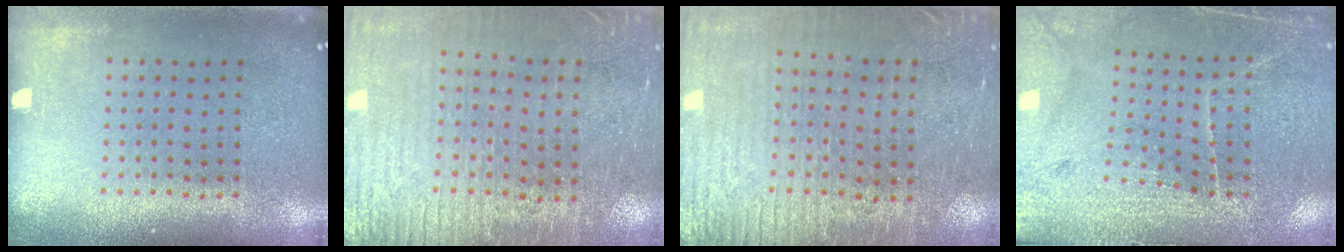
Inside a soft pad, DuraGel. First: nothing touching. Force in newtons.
{"total": 3.1, "press": 2.9, "slide": 1.1}
{"total": 3.1, "press": 2.9, "slide": 1.1}
{"total": 3.0, "press": 2.9, "slide": 0.4}